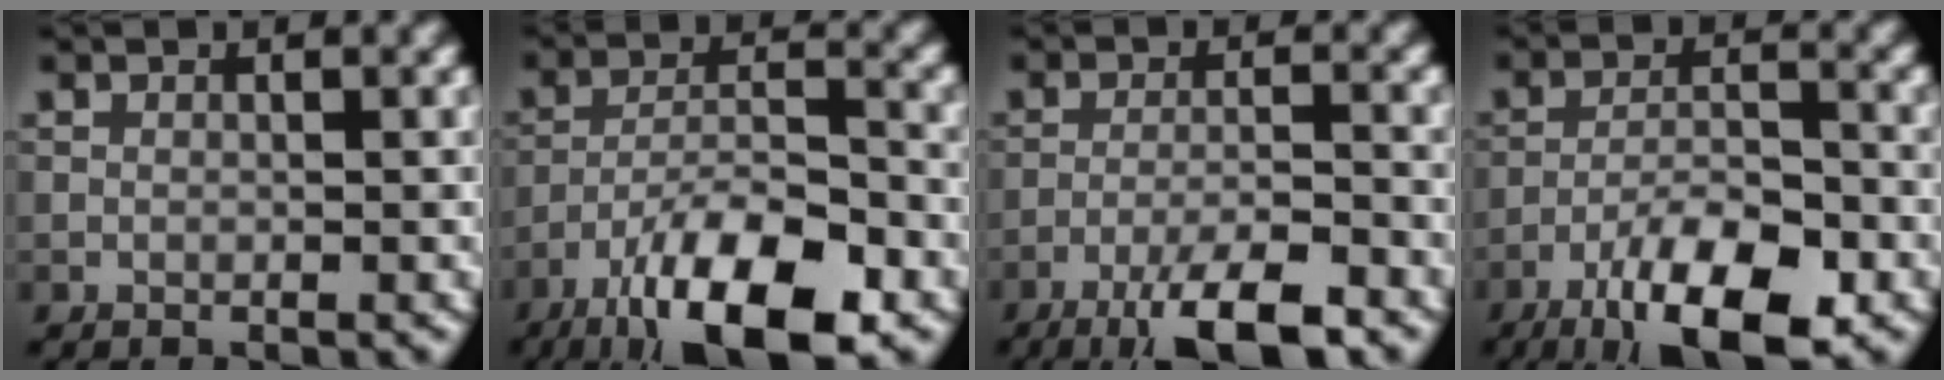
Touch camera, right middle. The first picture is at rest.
{"total": 12.3, "force": [-7.9, 3.8, 8.5], "torque": [-0.155, -0.004, -0.143]}
{"total": 6.7, "force": [-4.7, 1.2, 4.7], "torque": [-0.078, 0.001, -0.083]}
{"total": 9.8, "force": [-6.2, 2.8, 7.1], "torque": [-0.121, -0.006, -0.110]}